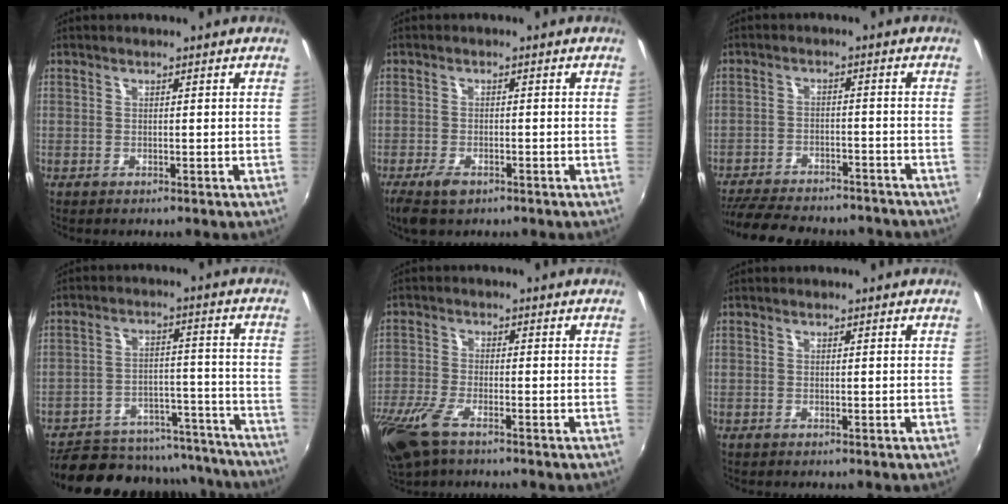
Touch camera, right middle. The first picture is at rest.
{"total": 5.1, "force": [-3.4, 2.3, 3.0], "torque": [-0.076, -0.017, -0.062]}
{"total": 18.1, "force": [-15.6, 5.4, 7.5], "torque": [-0.160, -0.018, -0.217]}
{"total": 25.0, "force": [-21.6, 9.4, 8.3], "torque": [-0.164, 0.034, -0.267]}
{"total": 10.9, "force": [-7.1, 4.0, 7.3], "torque": [-0.177, -0.038, -0.140]}
{"total": 0.0}